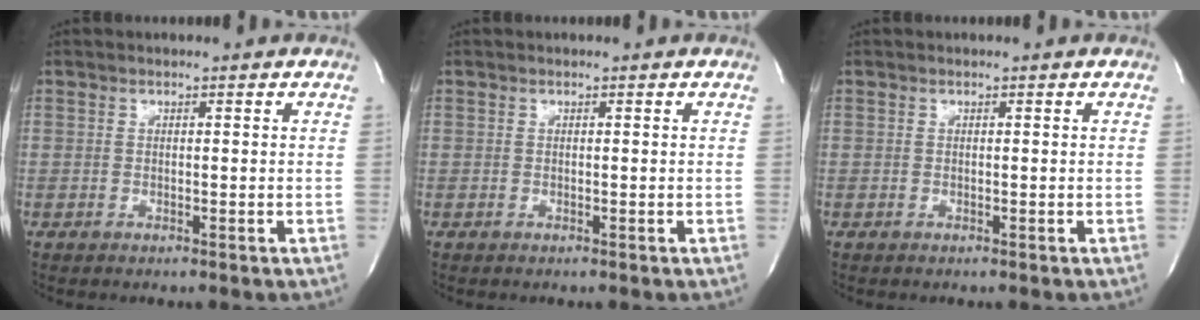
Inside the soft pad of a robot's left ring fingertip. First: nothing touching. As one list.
[{"total": 0.0}, {"total": 0.0}]